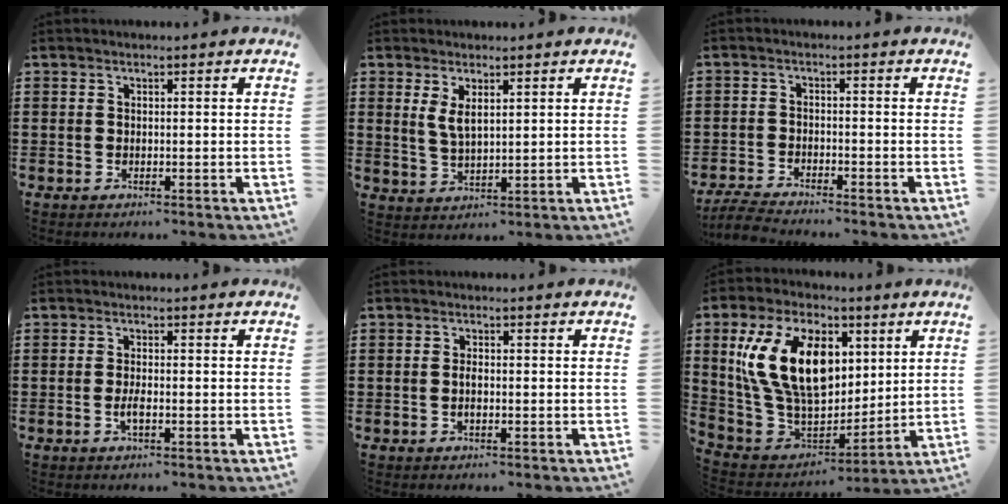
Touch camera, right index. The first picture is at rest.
{"total": 3.3, "force": [1.5, 1.3, 2.6], "torque": [-0.053, 0.004, 0.027]}
{"total": 3.5, "force": [-3.5, 0.1, 0.6], "torque": [-0.026, -0.006, -0.075]}
{"total": 2.0, "force": [-0.6, 0.5, 1.8], "torque": [-0.041, -0.002, -0.013]}
{"total": 1.3, "force": [-0.3, 0.3, 1.3], "torque": [-0.026, -0.005, -0.003]}
{"total": 16.4, "force": [4.5, 10.2, 11.9], "torque": [-0.283, 0.017, 0.084]}